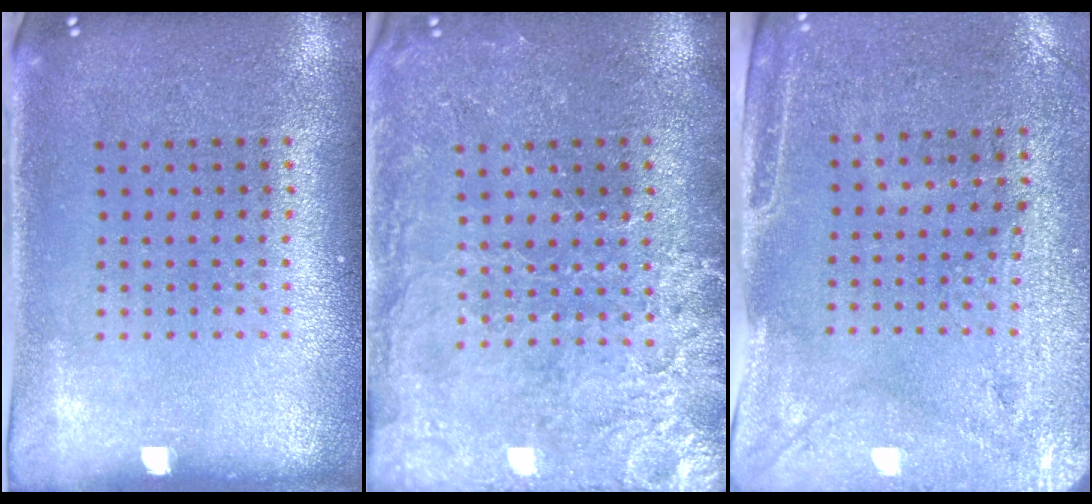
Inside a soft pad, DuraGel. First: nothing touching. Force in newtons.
{"total": 3.3, "press": 3.2, "slide": 1.0}
{"total": 3.0, "press": 2.5, "slide": 1.5}